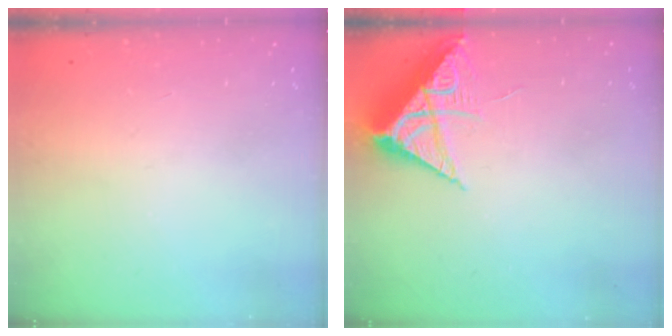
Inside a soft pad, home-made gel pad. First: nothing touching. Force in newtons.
{"total": 8.3, "press": 8.3, "slide": 0.3}